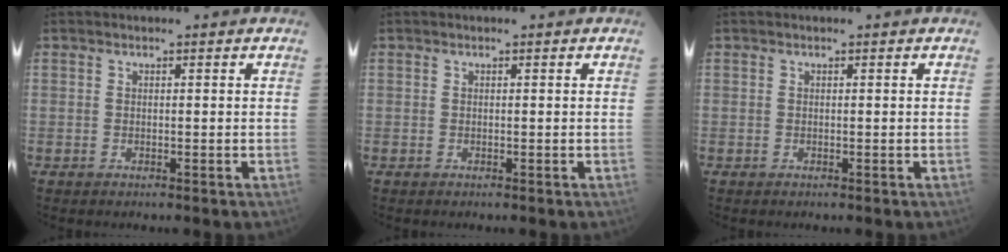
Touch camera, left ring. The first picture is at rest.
{"total": 0.0}
{"total": 0.0}